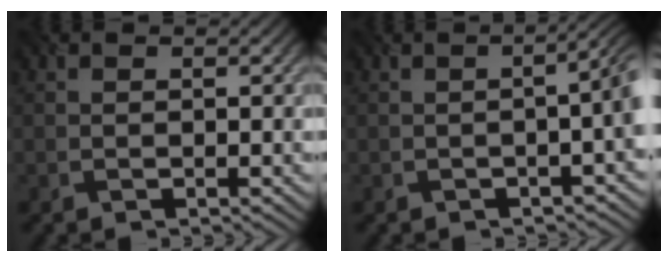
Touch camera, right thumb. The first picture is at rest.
{"total": 4.4, "force": [-0.6, 1.5, 4.1], "torque": [-0.039, 0.006, -0.006]}